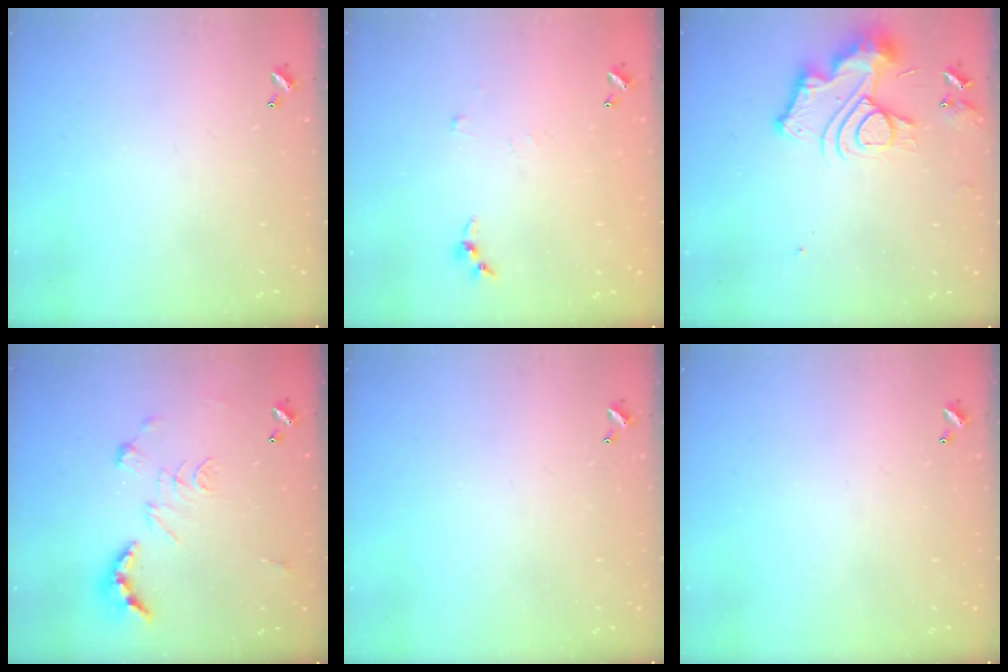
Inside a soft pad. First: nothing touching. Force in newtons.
{"total": 3.7, "press": 3.7, "slide": 0.5}
{"total": 13.0, "press": 12.9, "slide": 1.3}
{"total": 2.5, "press": 2.0, "slide": 1.5}
{"total": 0.0}
{"total": 0.0}